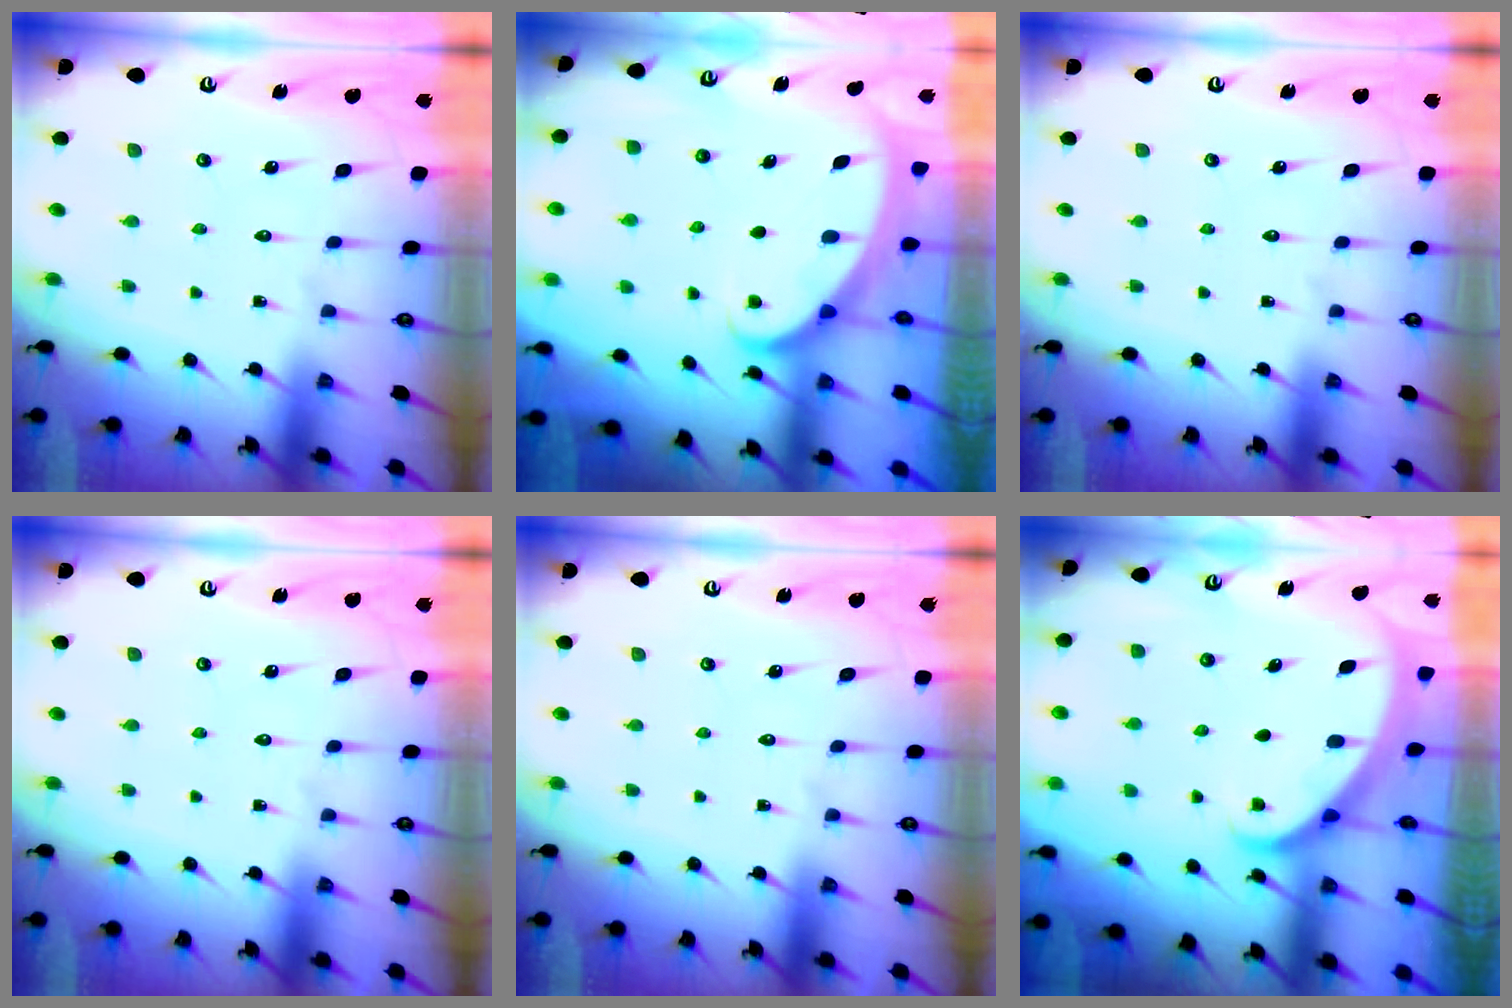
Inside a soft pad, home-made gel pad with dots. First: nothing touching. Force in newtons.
{"total": 2.1, "press": 2.1, "slide": 0.0}
{"total": 0.0}
{"total": 0.0}
{"total": 0.0}
{"total": 1.7, "press": 1.6, "slide": 0.0}